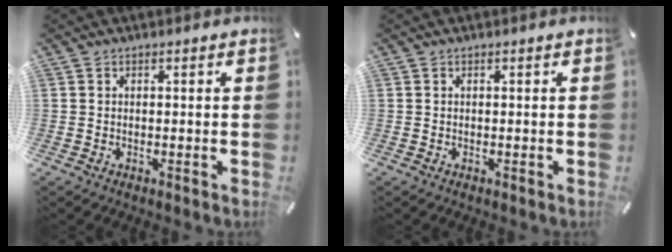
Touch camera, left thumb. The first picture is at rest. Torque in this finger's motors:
{"motor_torque": [-0.04, -0.03, 0.00, 0.00, 0.00]}